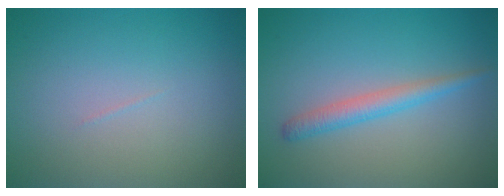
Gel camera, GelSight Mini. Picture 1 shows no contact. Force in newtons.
{"total": 2.2, "press": 2.2, "slide": 0.1}